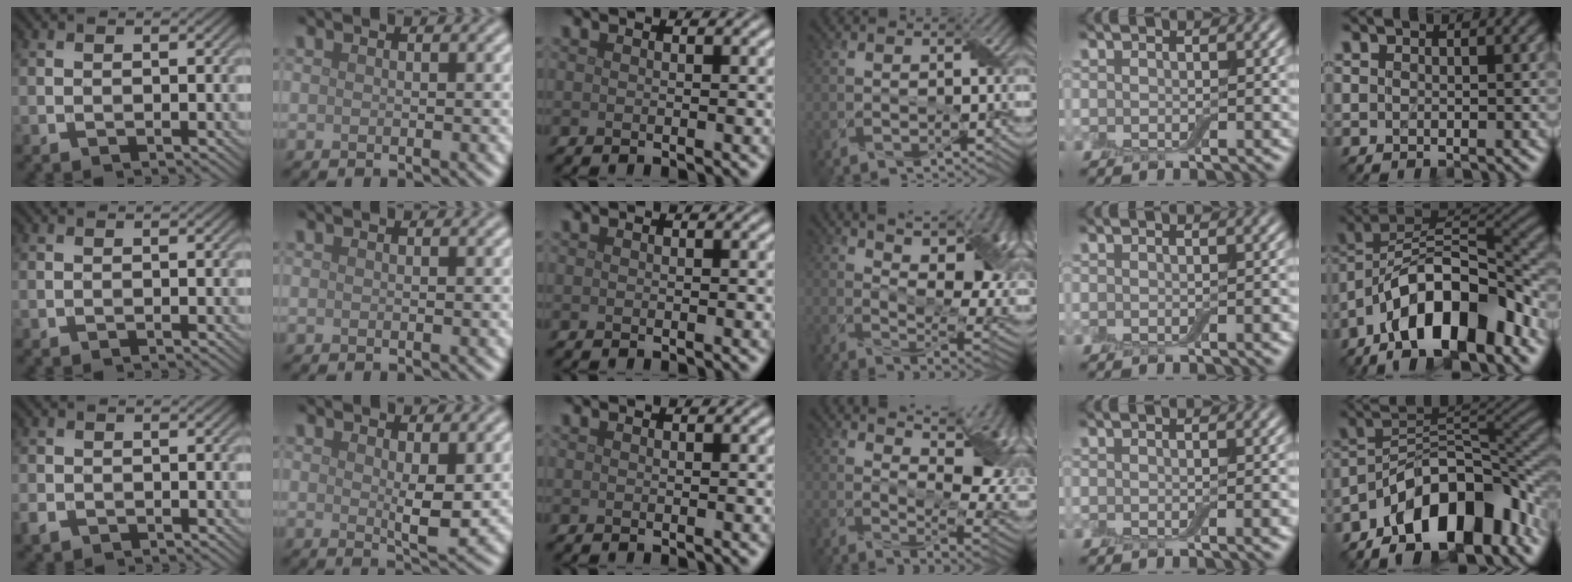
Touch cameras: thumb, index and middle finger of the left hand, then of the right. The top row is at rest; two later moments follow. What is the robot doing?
{"motion": "wrap", "object": "adhesive wrap"}